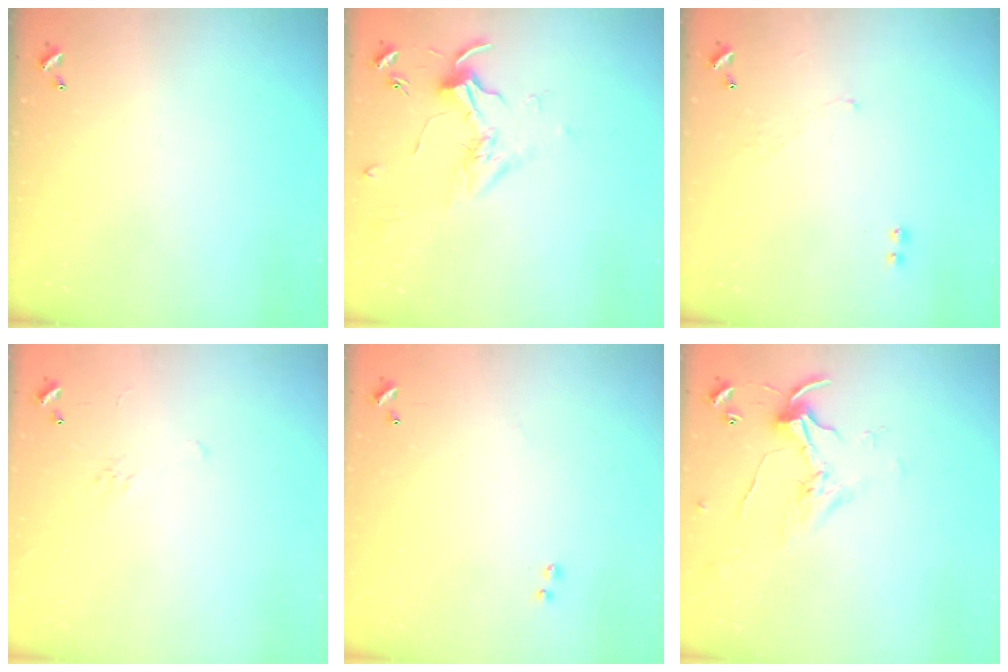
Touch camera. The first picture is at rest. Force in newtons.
{"total": 1.7, "press": 1.5, "slide": 0.7}
{"total": 3.3, "press": 3.3, "slide": 0.7}
{"total": 5.3, "press": 5.2, "slide": 1.0}
{"total": 8.3, "press": 8.3, "slide": 0.5}
{"total": 1.6, "press": 1.5, "slide": 0.5}